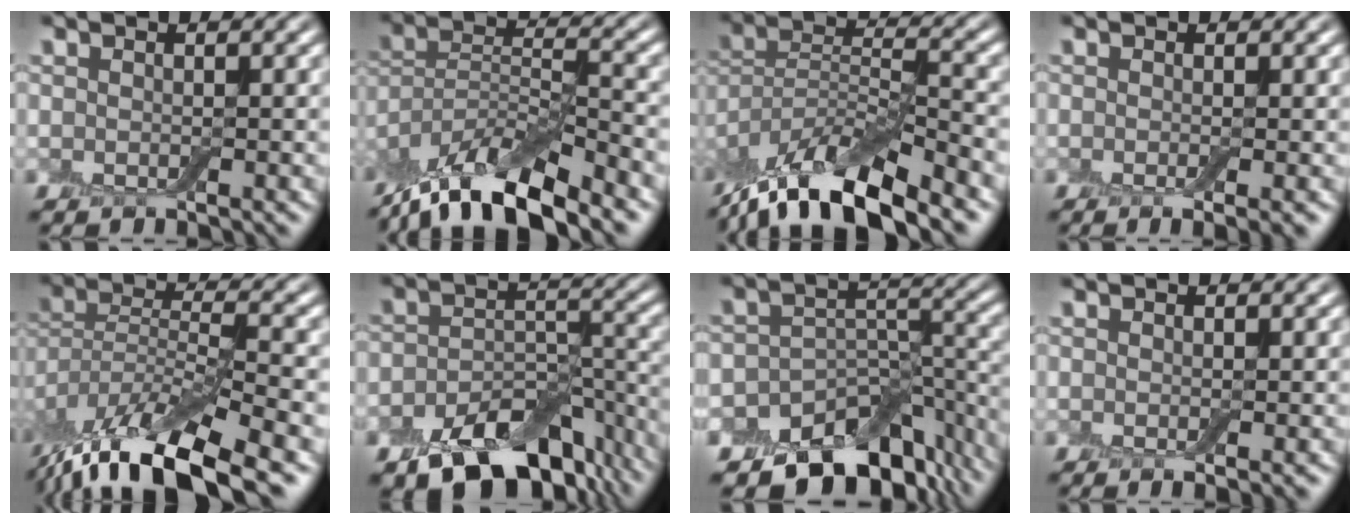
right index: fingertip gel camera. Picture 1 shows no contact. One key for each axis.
{"total": 11.0, "fx": -8.3, "fy": 3.1, "fz": 6.5, "tx": -0.117, "ty": 0.005, "tz": -0.160}
{"total": 12.0, "fx": -8.7, "fy": 3.4, "fz": 7.6, "tx": -0.142, "ty": 0.007, "tz": -0.164}
{"total": 2.5, "fx": -0.7, "fy": 0.7, "fz": 2.3, "tx": -0.029, "ty": -0.009, "tz": -0.011}
{"total": 13.5, "fx": -9.5, "fy": 3.4, "fz": 9.0, "tx": -0.170, "ty": 0.002, "tz": -0.172}
{"total": 11.1, "fx": -7.2, "fy": 6.1, "fz": 5.9, "tx": -0.099, "ty": -0.018, "tz": -0.108}
{"total": 11.0, "fx": -7.9, "fy": 6.2, "fz": 4.6, "tx": -0.063, "ty": -0.001, "tz": -0.119}
{"total": 1.1, "fx": -0.1, "fy": 0.1, "fz": 1.0, "tx": -0.016, "ty": -0.006, "tz": -0.003}